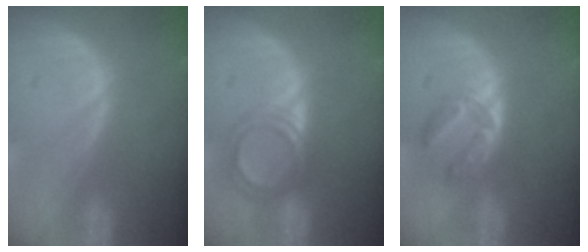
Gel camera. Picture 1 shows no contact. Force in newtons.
{"total": 5.0, "press": 4.7, "slide": 1.6}
{"total": 5.3, "press": 5.1, "slide": 1.3}